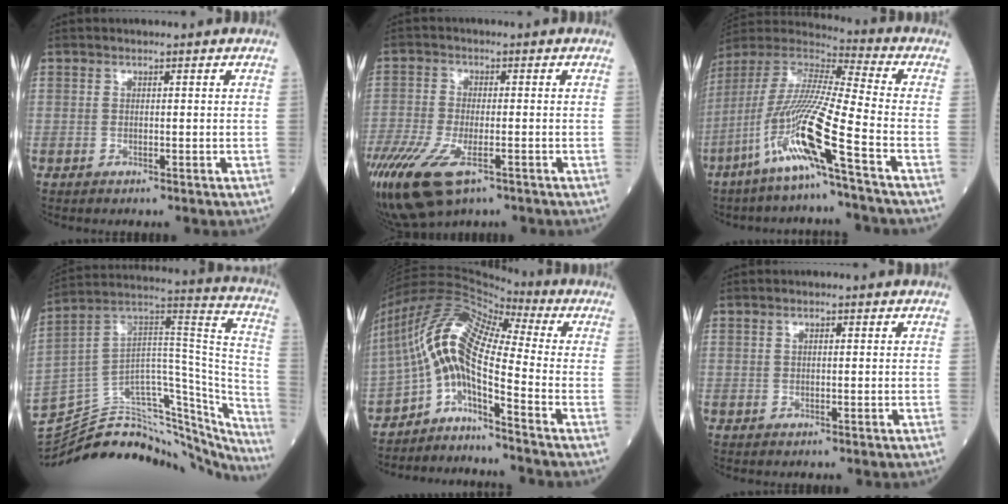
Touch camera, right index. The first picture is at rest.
{"total": 15.0, "force": [-8.5, 6.1, 10.9], "torque": [-0.258, -0.038, -0.146]}
{"total": 16.0, "force": [-7.4, -0.9, 14.1], "torque": [-0.299, -0.025, -0.154]}
{"total": 37.3, "force": [-33.5, 9.7, 13.1], "torque": [-0.162, 0.036, -0.447]}
{"total": 12.1, "force": [-4.3, 2.7, 11.0], "torque": [-0.223, 0.040, -0.083]}
{"total": 0.9, "force": [0.3, 0.3, 0.8], "torque": [-0.015, 0.003, 0.004]}